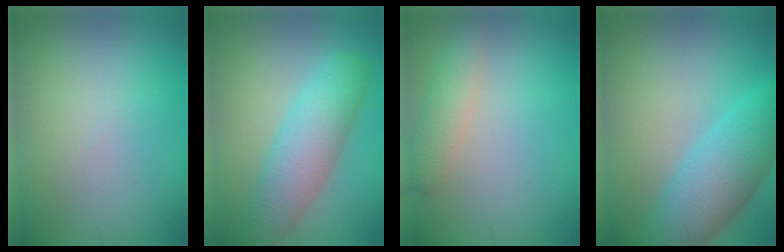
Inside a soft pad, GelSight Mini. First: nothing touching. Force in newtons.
{"total": 5.7, "press": 5.7, "slide": 0.1}
{"total": 2.6, "press": 2.6, "slide": 0.1}
{"total": 7.0, "press": 7.0, "slide": 0.3}